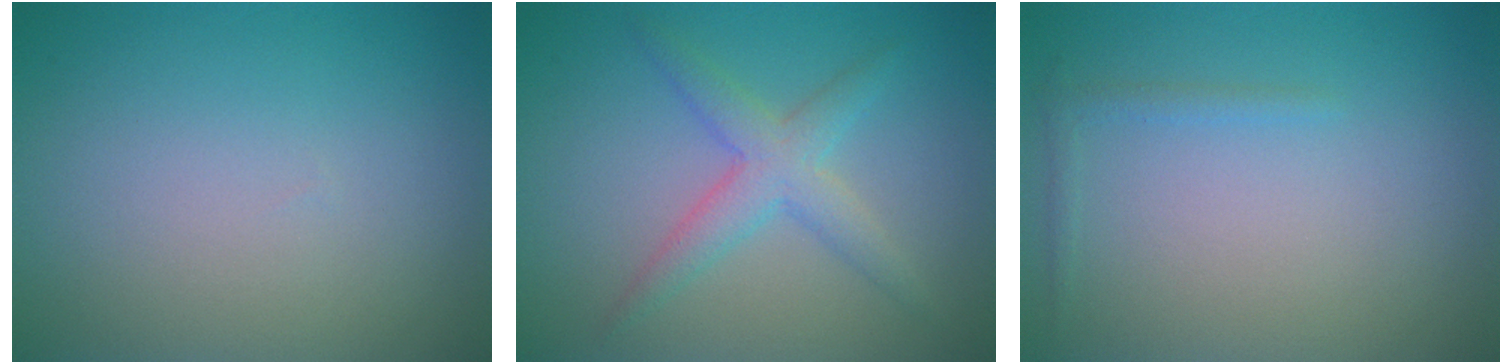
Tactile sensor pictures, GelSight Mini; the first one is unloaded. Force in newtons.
{"total": 2.3, "press": 2.3, "slide": 0.1}
{"total": 0.8, "press": 0.8, "slide": 0.1}